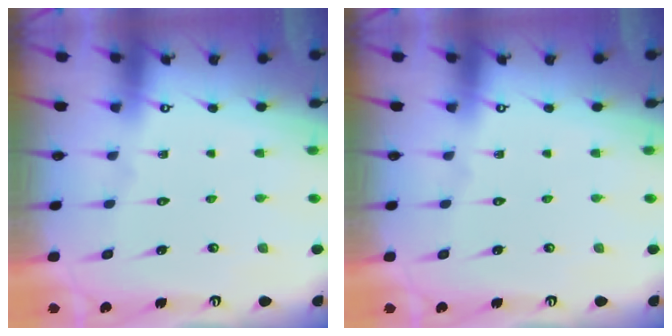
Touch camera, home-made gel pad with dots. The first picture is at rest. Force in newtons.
{"total": 0.0}